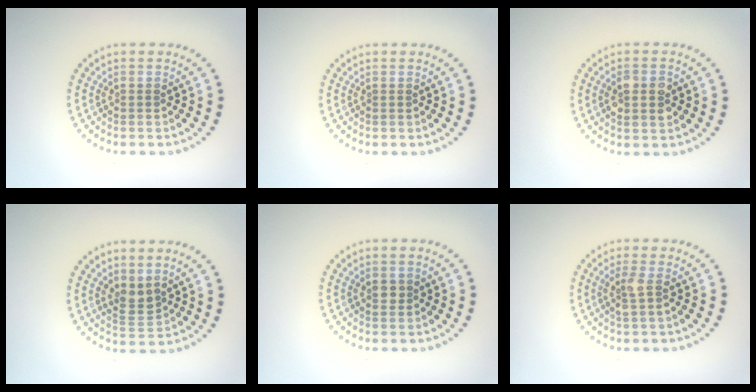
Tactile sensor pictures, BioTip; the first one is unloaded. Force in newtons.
{"total": 0.0}
{"total": 2.8, "press": 2.8, "slide": 0.3}
{"total": 1.9, "press": 1.6, "slide": 1.1}
{"total": 1.1, "press": 1.0, "slide": 0.4}
{"total": 1.7, "press": 1.4, "slide": 0.8}